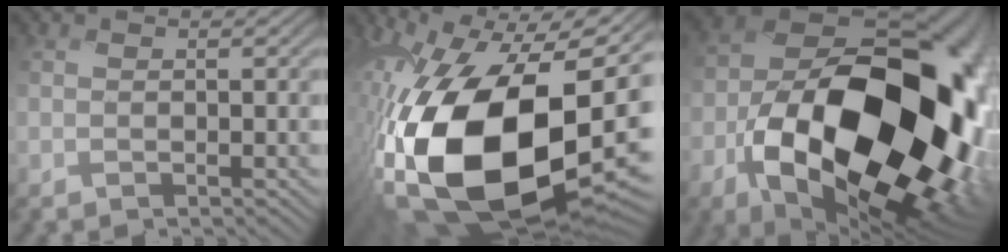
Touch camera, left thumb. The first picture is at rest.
{"total": 22.7, "force": [-3.7, 12.8, 18.3], "torque": [-0.391, -0.053, -0.046]}
{"total": 23.5, "force": [-5.4, 14.6, 17.5], "torque": [-0.341, -0.079, -0.044]}